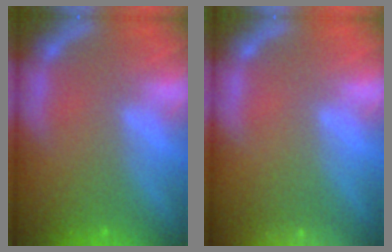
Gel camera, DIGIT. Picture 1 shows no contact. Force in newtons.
{"total": 9.0}